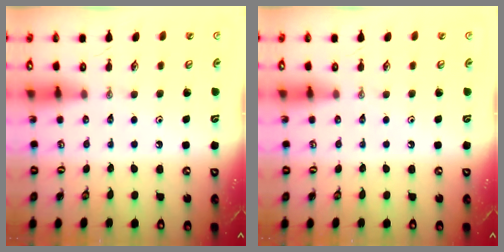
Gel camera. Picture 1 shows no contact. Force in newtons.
{"total": 0.0}